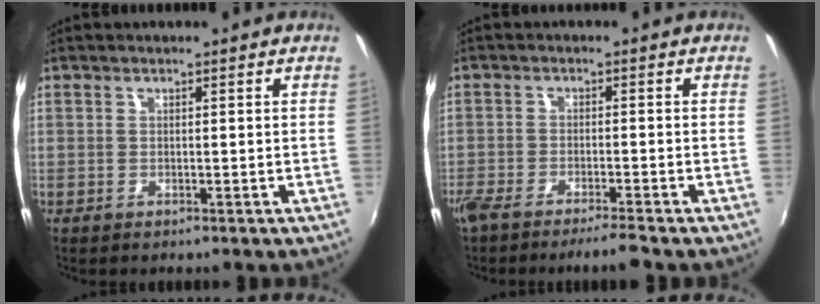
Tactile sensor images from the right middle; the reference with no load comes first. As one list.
[{"total": 5.5, "force": [-4.8, -0.1, 2.7], "torque": [-0.070, -0.009, -0.086]}]